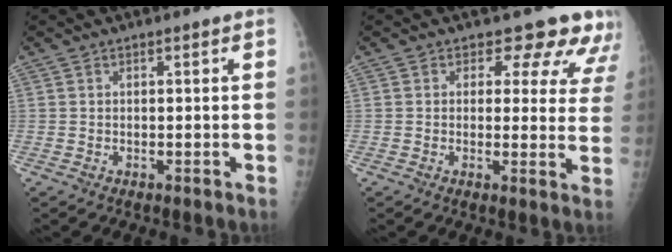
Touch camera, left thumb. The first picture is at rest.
{"total": 9.8, "force": [8.0, 5.1, 2.6], "torque": [0.025, -0.036, 0.062]}